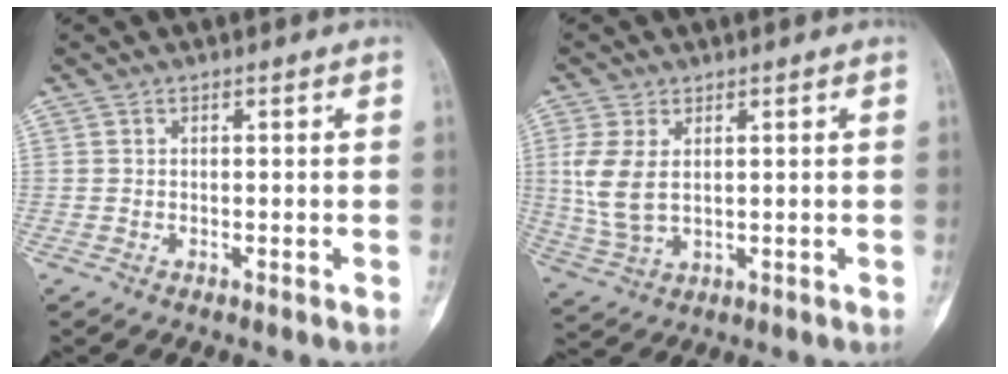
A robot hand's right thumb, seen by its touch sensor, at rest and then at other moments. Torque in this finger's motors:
{"motor_torque": [0.28, 2.26, 0.68, -0.55, 0.24]}